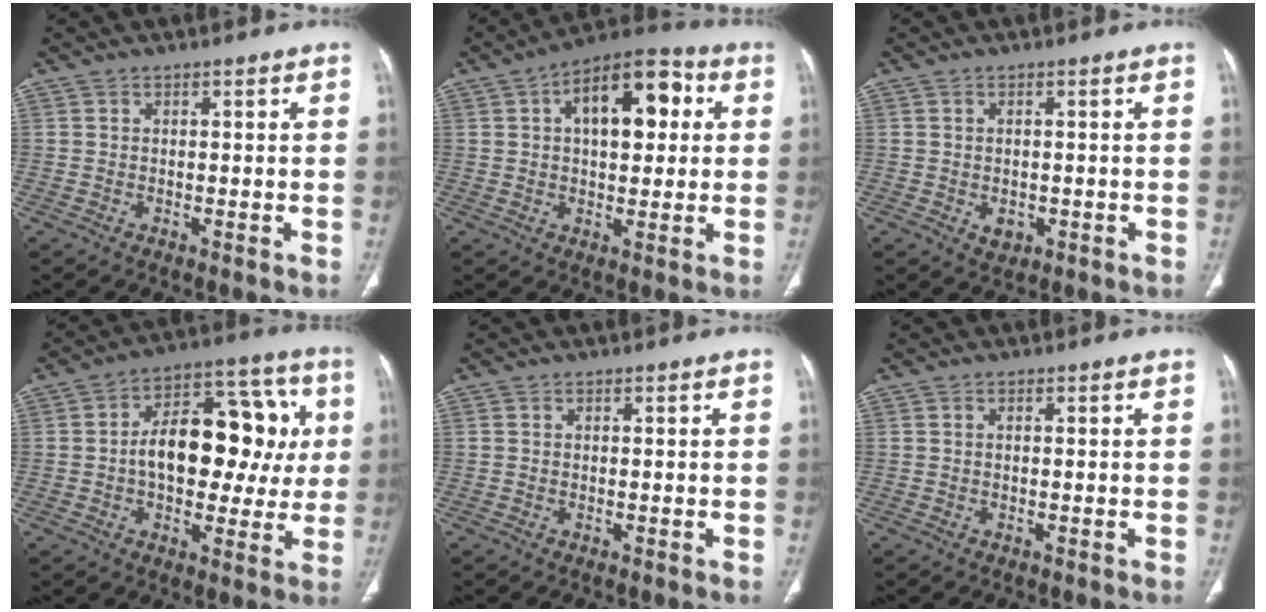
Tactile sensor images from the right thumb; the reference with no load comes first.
{"total": 15.0, "force": [3.7, 7.9, 12.1], "torque": [-0.147, 0.022, 0.050]}
{"total": 2.6, "force": [-0.7, 2.0, 1.6], "torque": [-0.014, 0.001, -0.002]}
{"total": 19.8, "force": [1.2, 11.7, 15.9], "torque": [-0.187, 0.037, 0.016]}
{"total": 0.0}
{"total": 0.0}